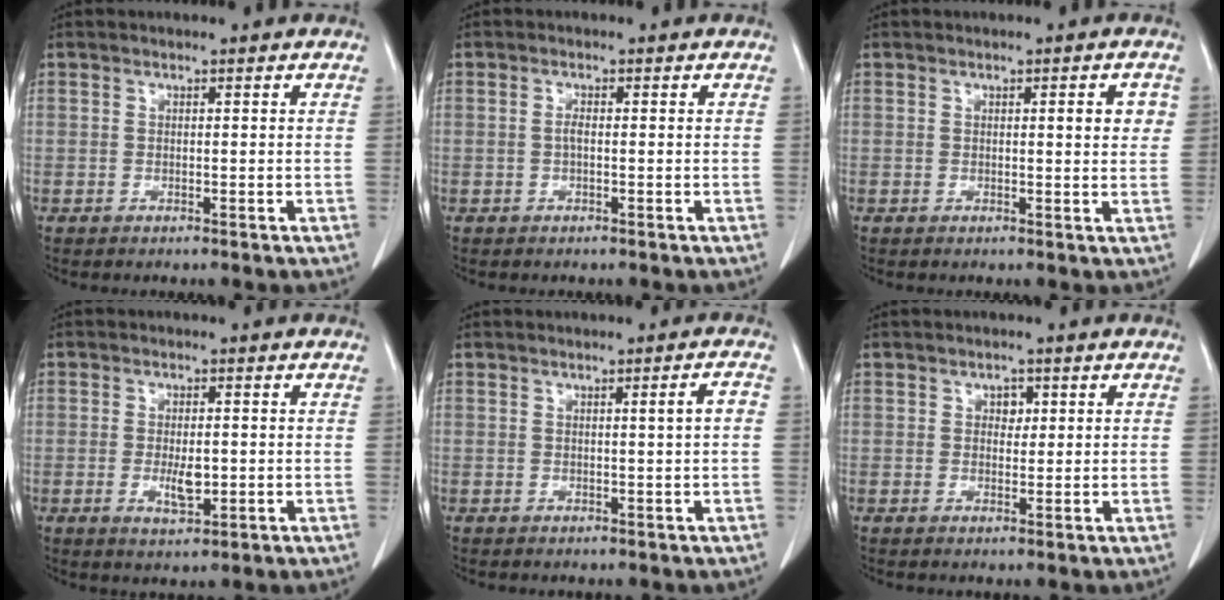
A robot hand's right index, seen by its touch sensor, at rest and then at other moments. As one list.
[{"total": 1.1, "force": [-0.1, 0.2, 1.0], "torque": [-0.022, 0.002, -0.002]}, {"total": 2.9, "force": [0.8, 0.6, 2.7], "torque": [-0.033, 0.001, 0.010]}, {"total": 3.9, "force": [-0.7, 1.4, 3.6], "torque": [-0.064, -0.004, -0.007]}, {"total": 2.0, "force": [0.1, -0.3, 2.0], "torque": [-0.029, 0.003, 0.003]}, {"total": 1.7, "force": [0.6, 1.2, 1.0], "torque": [-0.010, 0.000, 0.007]}]